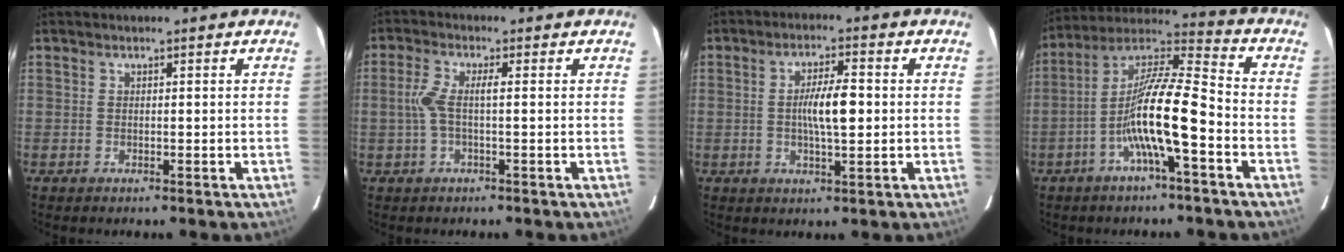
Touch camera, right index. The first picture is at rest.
{"total": 3.9, "force": [0.0, 0.7, 3.8], "torque": [-0.095, 0.010, -0.003]}
{"total": 6.2, "force": [0.0, 1.1, 6.1], "torque": [-0.111, 0.006, -0.001]}
{"total": 13.5, "force": [-4.4, 1.0, 12.7], "torque": [-0.236, 0.016, -0.084]}